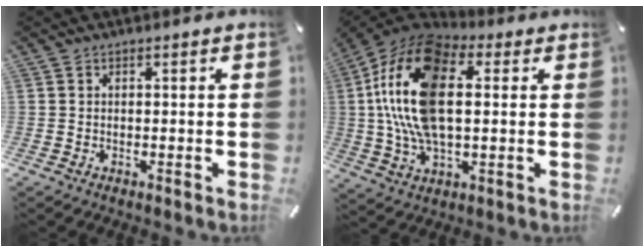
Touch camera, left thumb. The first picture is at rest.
{"total": 20.3, "force": [2.7, 11.4, 16.5], "torque": [-0.369, 0.002, 0.042]}